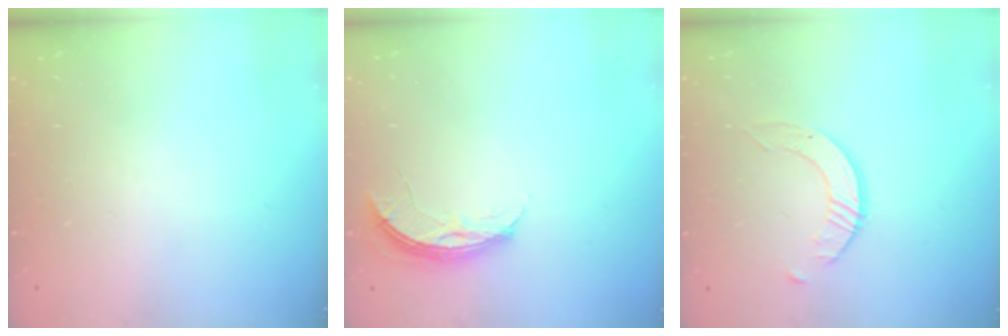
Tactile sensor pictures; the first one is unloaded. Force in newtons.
{"total": 5.6, "press": 5.6, "slide": 0.5}
{"total": 1.6, "press": 1.6, "slide": 0.2}